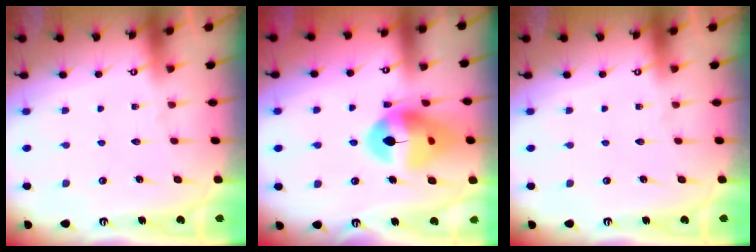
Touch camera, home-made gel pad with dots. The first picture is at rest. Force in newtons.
{"total": 15.8, "press": 15.7, "slide": 2.0}
{"total": 0.0}